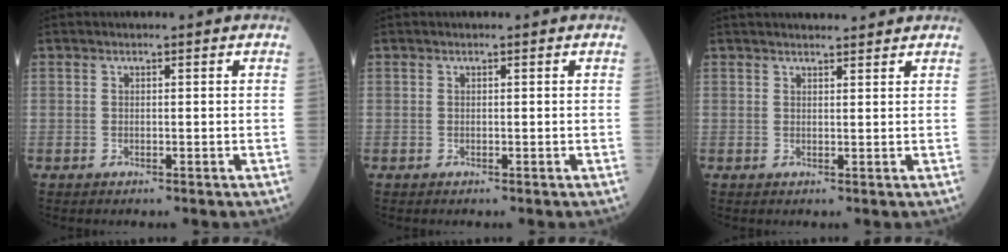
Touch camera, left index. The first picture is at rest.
{"total": 0.0}
{"total": 7.5, "force": [7.0, 1.1, 2.6], "torque": [-0.032, 0.027, 0.090]}